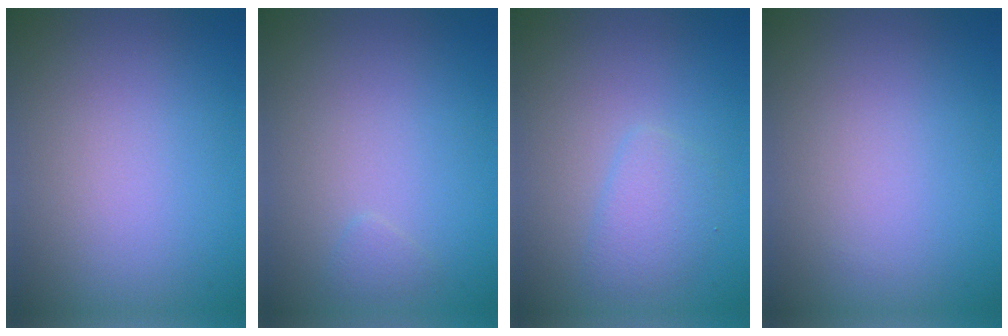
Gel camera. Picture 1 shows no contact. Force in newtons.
{"total": 0.6, "press": 0.6, "slide": 0.0}
{"total": 2.0, "press": 2.0, "slide": 0.0}
{"total": 0.0}